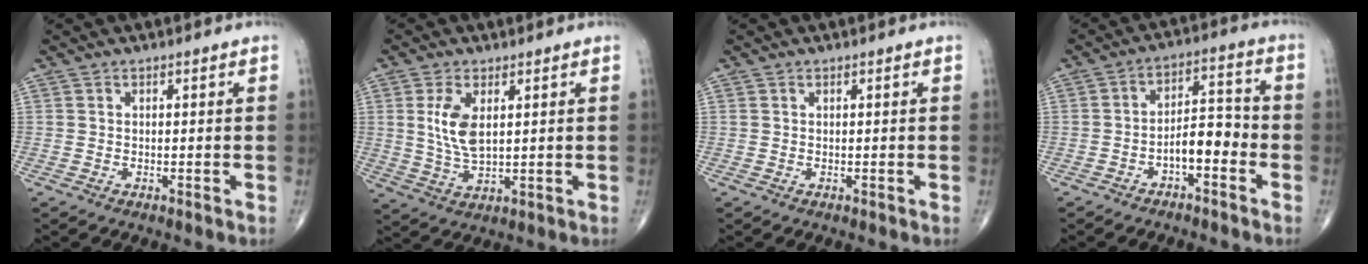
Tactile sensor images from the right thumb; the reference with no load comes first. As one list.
[{"total": 7.2, "force": [1.9, 3.5, 6.0], "torque": [-0.118, -0.013, 0.045]}, {"total": 0.0}, {"total": 7.1, "force": [-2.9, 3.4, 5.5], "torque": [-0.070, 0.043, -0.052]}]